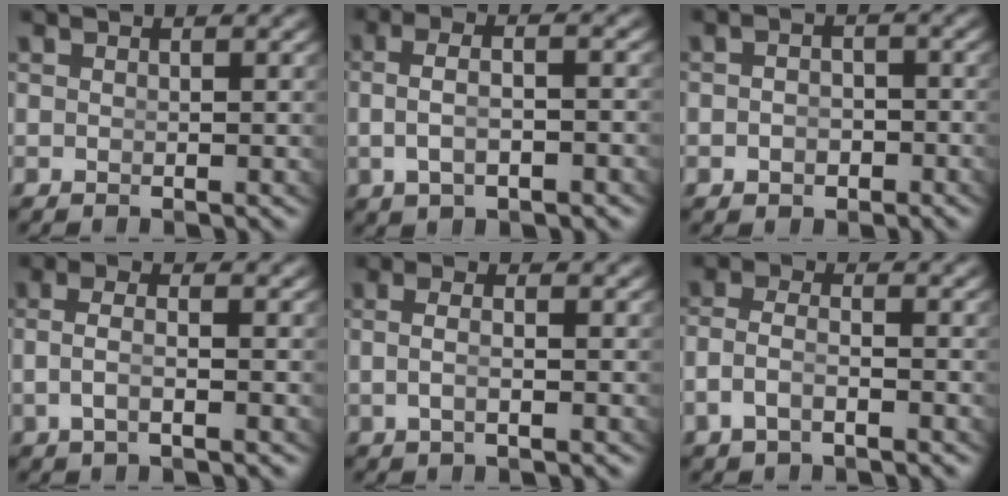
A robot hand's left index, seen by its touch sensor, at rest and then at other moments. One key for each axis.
{"total": 3.6, "fx": -0.7, "fy": 1.6, "fz": 3.1, "tx": -0.063, "ty": -0.003, "tz": -0.006}
{"total": 1.9, "fx": -1.2, "fy": 1.3, "fz": 0.7, "tx": -0.006, "ty": -0.008, "tz": -0.020}
{"total": 2.6, "fx": -0.9, "fy": 0.7, "fz": 2.3, "tx": -0.053, "ty": -0.012, "tz": -0.009}
{"total": 2.1, "fx": -0.8, "fy": 0.2, "fz": 1.9, "tx": -0.043, "ty": -0.011, "tz": -0.007}
{"total": 3.2, "fx": -1.6, "fy": 1.9, "fz": 2.0, "tx": -0.056, "ty": -0.018, "tz": -0.020}